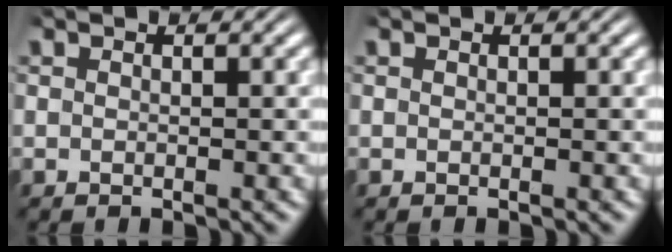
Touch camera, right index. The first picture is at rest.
{"total": 0.0}